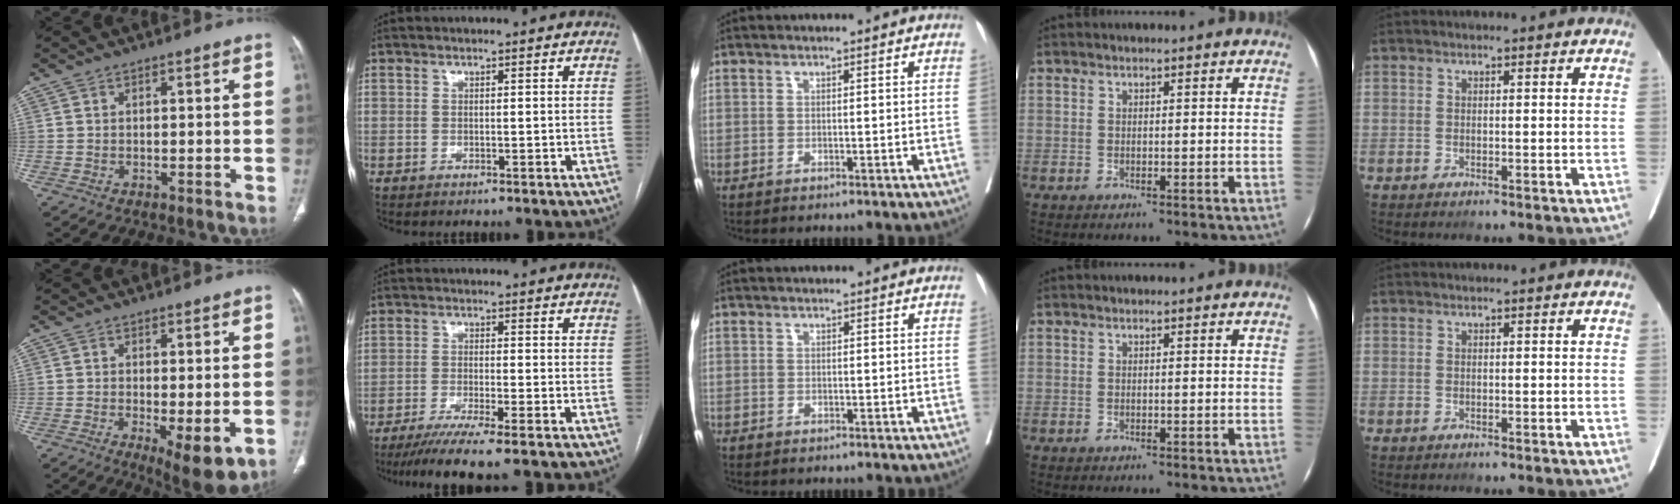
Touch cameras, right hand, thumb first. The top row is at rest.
{"thumb": {"total": 8.1, "force": [-2.1, 2.8, 7.3], "torque": [-0.109, -0.023, -0.027]}, "index": {"total": 8.0, "force": [-6.0, -0.9, 5.1], "torque": [-0.075, -0.022, -0.098]}, "middle": {"total": 0.6, "force": [-0.1, 0.6, -0.1], "torque": [0.008, 0.006, -0.005]}}